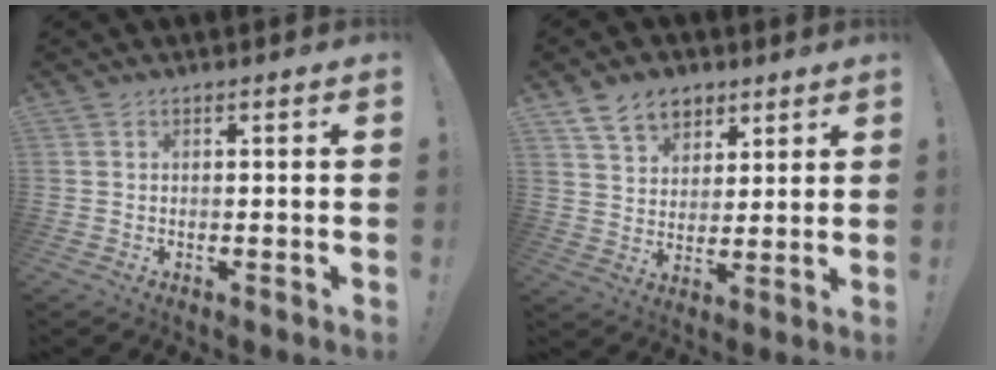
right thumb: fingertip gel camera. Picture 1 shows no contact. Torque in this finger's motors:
{"motor_torque": [0.01, 0.01, 0.34, 0.34, 0.00]}